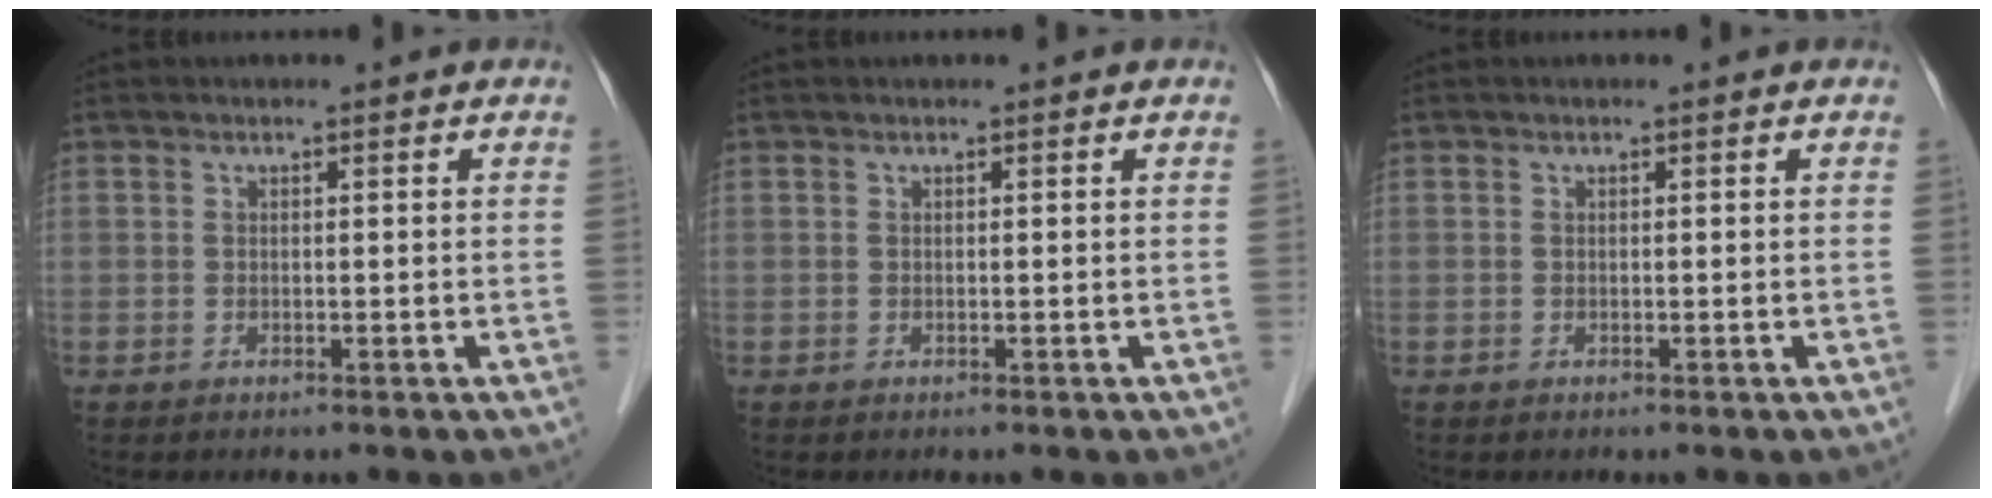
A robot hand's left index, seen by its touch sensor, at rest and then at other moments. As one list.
[{"total": 0.0}, {"total": 0.0}]